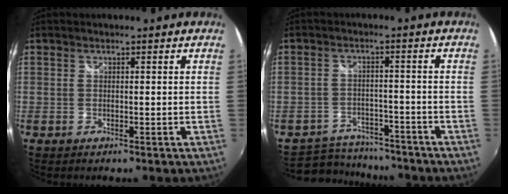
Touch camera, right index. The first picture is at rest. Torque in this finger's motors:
{"motor_torque": [-0.67, -0.50, -0.44, -0.14]}